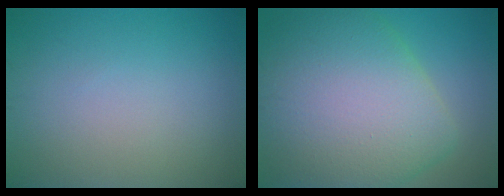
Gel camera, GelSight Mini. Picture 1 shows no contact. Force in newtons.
{"total": 12.2, "press": 12.2, "slide": 0.7}